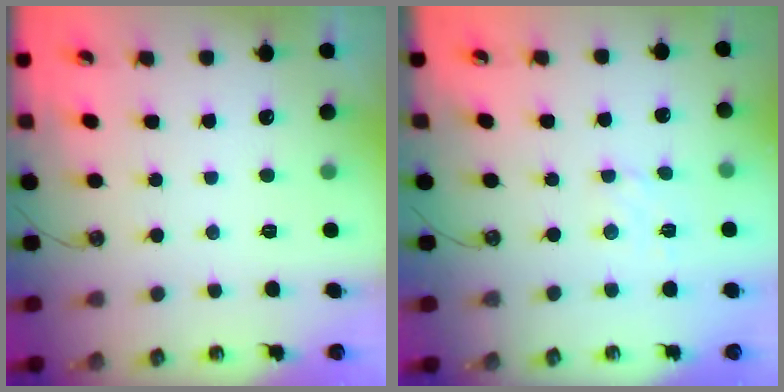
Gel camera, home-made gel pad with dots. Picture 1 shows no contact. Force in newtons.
{"total": 2.6, "press": 2.6, "slide": 0.6}